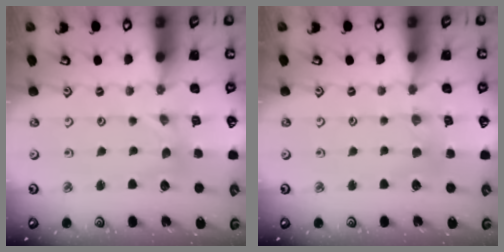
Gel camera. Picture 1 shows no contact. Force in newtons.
{"total": 2.8, "press": 2.7, "slide": 0.5}